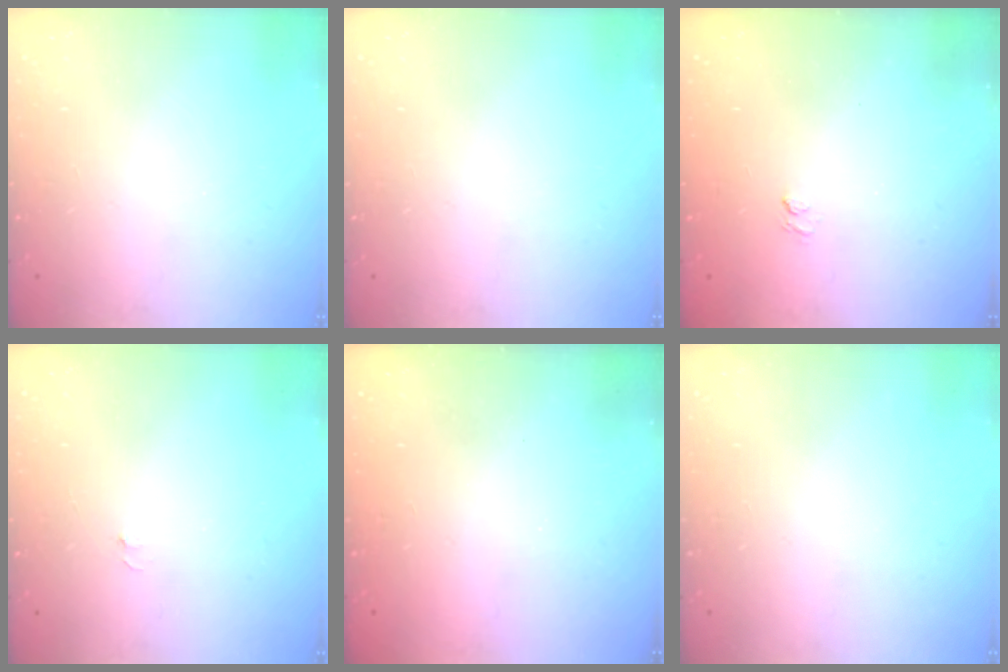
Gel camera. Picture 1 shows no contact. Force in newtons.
{"total": 0.0}
{"total": 1.6, "press": 1.0, "slide": 1.2}
{"total": 2.8, "press": 2.8, "slide": 0.3}
{"total": 2.4, "press": 2.3, "slide": 0.8}
{"total": 0.0}